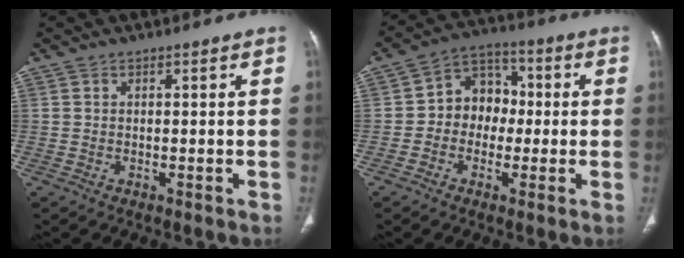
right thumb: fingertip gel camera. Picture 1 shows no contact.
{"total": 9.3, "force": [-0.5, 7.7, 5.2], "torque": [-0.035, 0.033, -0.024]}